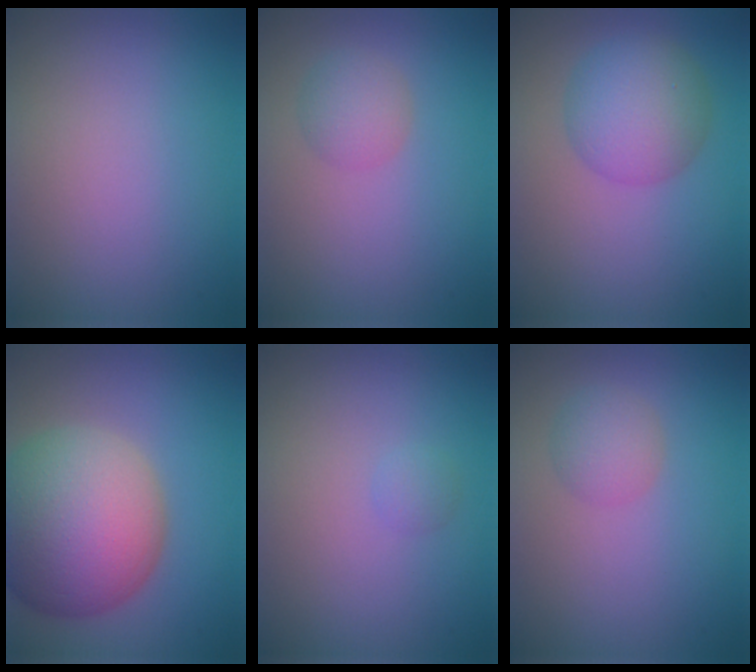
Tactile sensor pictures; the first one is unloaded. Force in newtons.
{"total": 2.1, "press": 2.1, "slide": 0.1}
{"total": 5.2, "press": 5.2, "slide": 0.2}
{"total": 12.8, "press": 12.7, "slide": 0.7}
{"total": 0.8, "press": 0.8, "slide": 0.1}
{"total": 2.1, "press": 2.1, "slide": 0.1}